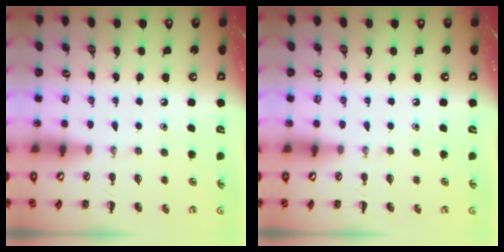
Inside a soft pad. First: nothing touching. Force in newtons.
{"total": 0.0}